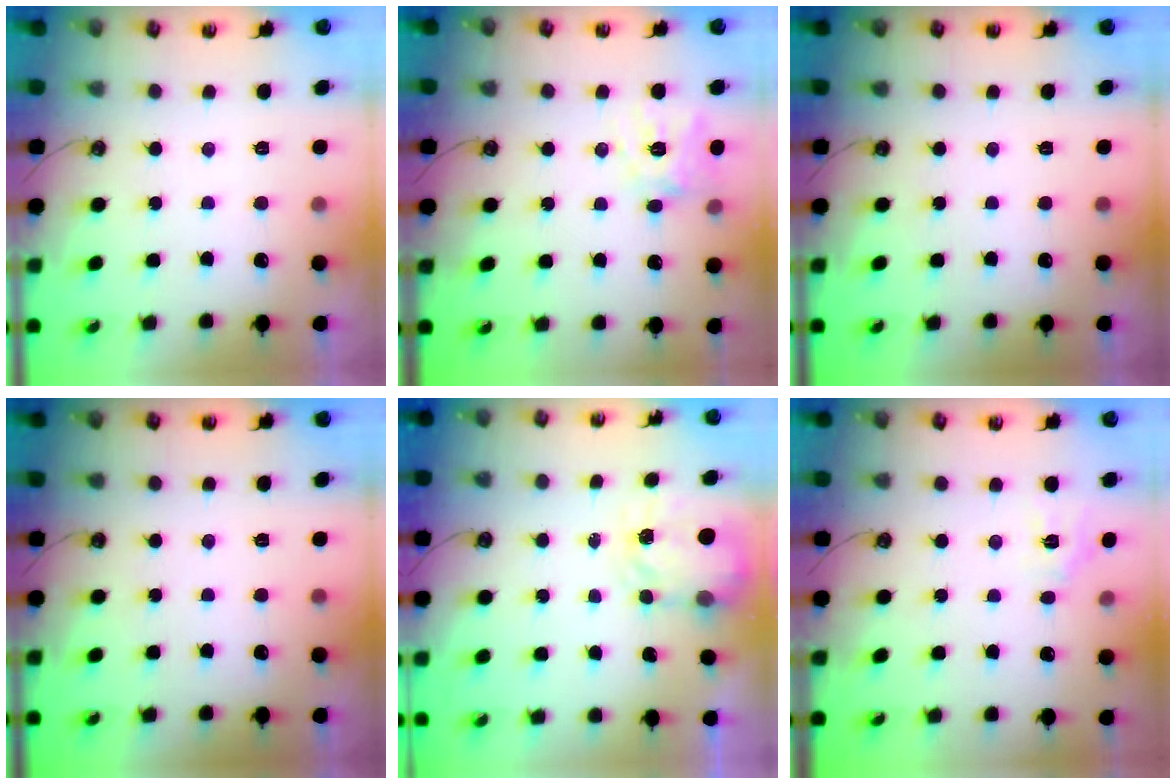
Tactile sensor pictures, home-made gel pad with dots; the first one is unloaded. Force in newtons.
{"total": 13.0, "press": 13.0, "slide": 1.2}
{"total": 0.0}
{"total": 0.0}
{"total": 3.9, "press": 3.9, "slide": 0.6}
{"total": 5.3, "press": 5.3, "slide": 0.4}